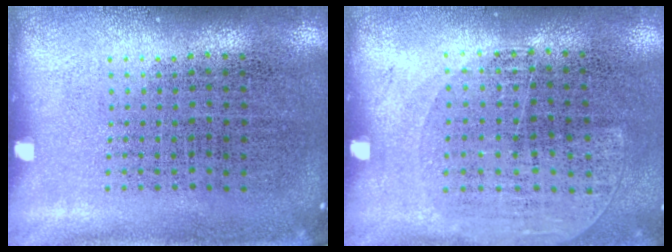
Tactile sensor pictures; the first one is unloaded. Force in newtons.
{"total": 1.3, "press": 1.0, "slide": 0.7}